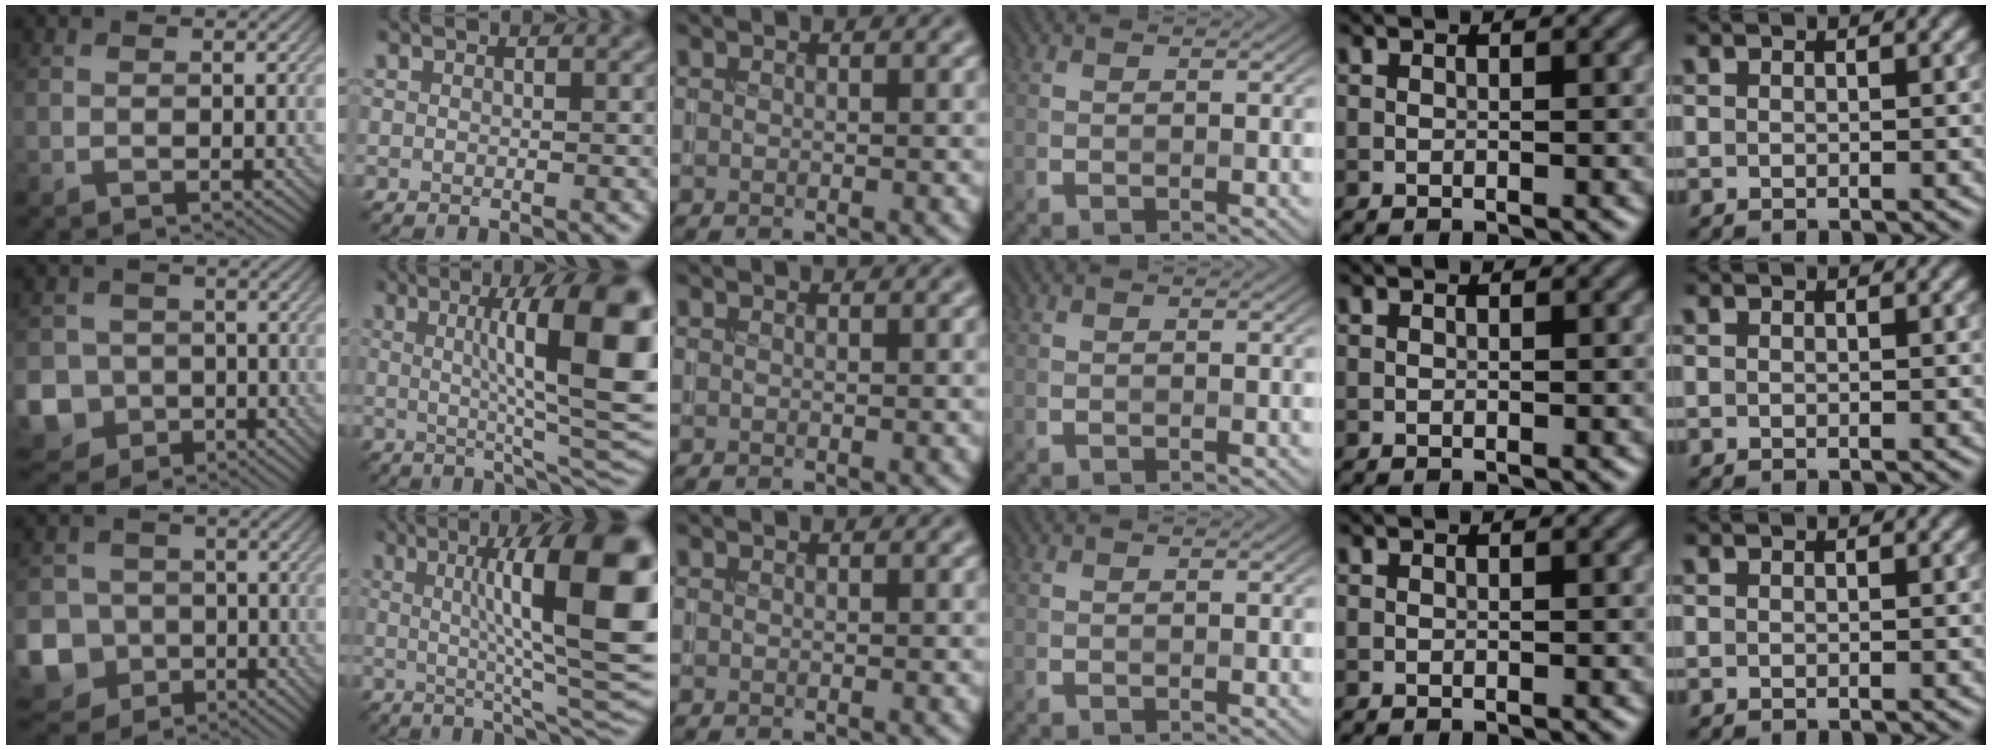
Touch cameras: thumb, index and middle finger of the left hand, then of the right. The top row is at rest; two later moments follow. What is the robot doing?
{"motion": "insert", "object": "coin"}